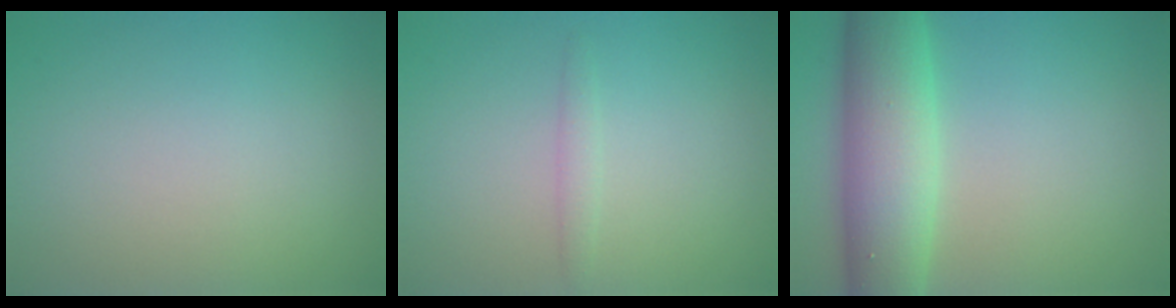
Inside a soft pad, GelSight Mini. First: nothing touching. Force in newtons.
{"total": 1.0, "press": 0.9, "slide": 0.2}
{"total": 8.4, "press": 8.4, "slide": 0.2}